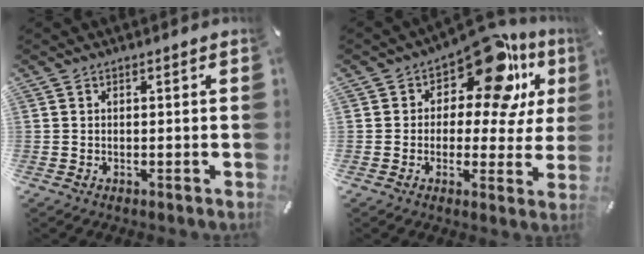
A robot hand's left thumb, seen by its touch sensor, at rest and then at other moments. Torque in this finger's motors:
{"motor_torque": [0.56, 0.50, 0.42, -0.20, 0.11]}